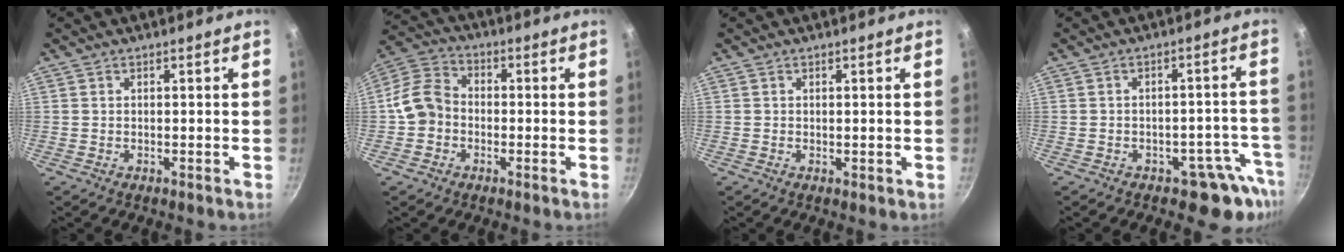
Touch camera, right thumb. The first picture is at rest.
{"total": 8.4, "force": [-1.3, 7.0, 4.5], "torque": [-0.075, 0.030, -0.040]}
{"total": 0.7, "force": [0.0, 0.3, 0.6], "torque": [-0.010, -0.005, 0.000]}
{"total": 8.0, "force": [-5.2, 3.8, 4.8], "torque": [-0.030, 0.047, -0.062]}